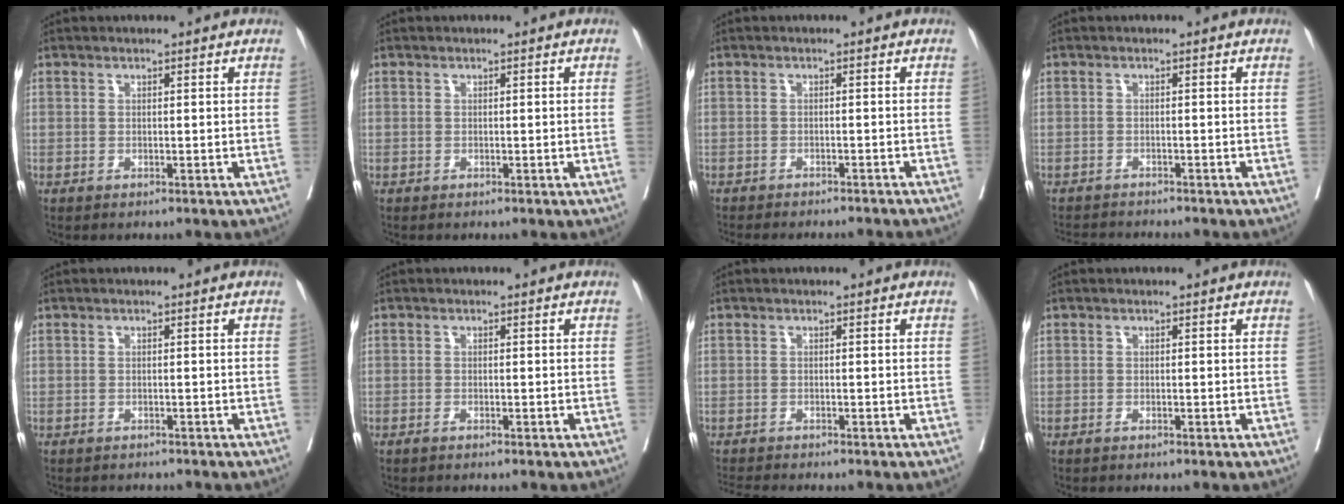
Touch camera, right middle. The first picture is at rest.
{"total": 0.0}
{"total": 11.0, "force": [-10.2, 1.3, 3.8], "torque": [-0.046, -0.014, -0.122]}
{"total": 5.1, "force": [-5.0, 0.3, 1.1], "torque": [-0.016, -0.013, -0.076]}
{"total": 2.7, "force": [-2.5, 0.9, 0.5], "torque": [-0.017, -0.006, -0.033]}
{"total": 0.9, "force": [-0.7, 0.1, 0.5], "torque": [-0.012, -0.001, -0.012]}
{"total": 3.5, "force": [-3.3, -0.4, 1.0], "torque": [-0.019, -0.016, -0.056]}
{"total": 0.6, "force": [-0.5, 0.1, 0.4], "torque": [-0.011, -0.001, -0.008]}